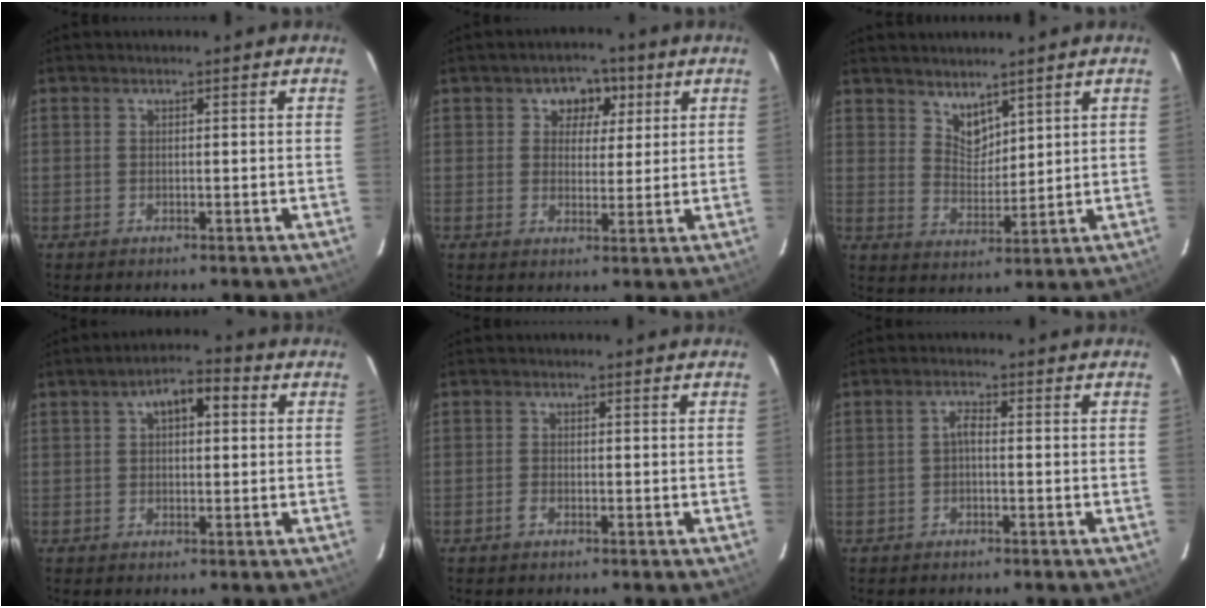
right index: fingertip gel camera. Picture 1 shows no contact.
{"total": 5.6, "force": [2.2, 4.6, 2.2], "torque": [-0.022, 0.013, 0.032]}
{"total": 4.9, "force": [4.1, 2.3, 1.5], "torque": [-0.018, -0.003, 0.079]}
{"total": 6.1, "force": [1.8, 3.1, 4.9], "torque": [-0.081, 0.025, 0.030]}
{"total": 1.1, "force": [-0.8, 0.5, 0.5], "torque": [-0.012, 0.000, -0.017]}
{"total": 1.6, "force": [-0.5, 0.5, 1.4], "torque": [-0.029, 0.007, -0.011]}